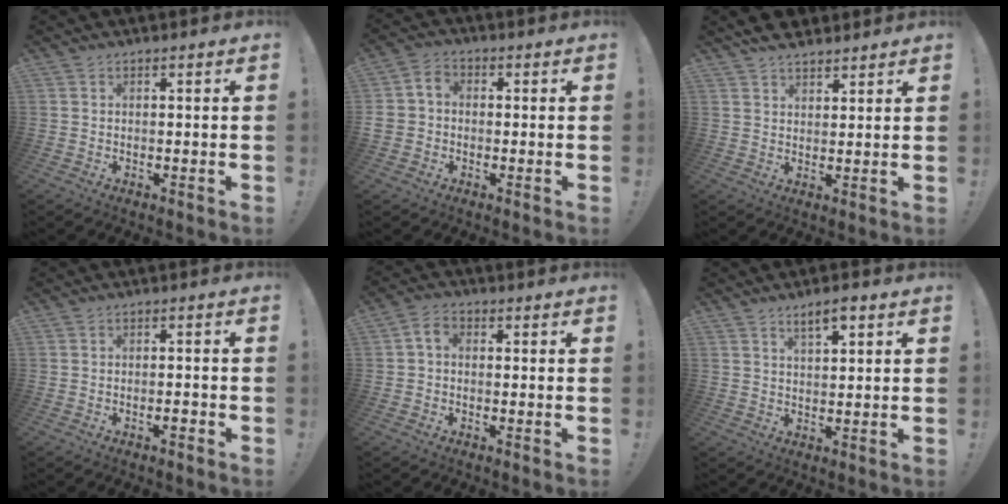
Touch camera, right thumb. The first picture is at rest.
{"total": 5.3, "force": [-2.0, 4.4, 2.2], "torque": [-0.050, 0.020, -0.035]}
{"total": 5.6, "force": [4.8, 2.3, 1.6], "torque": [-0.018, -0.026, 0.089]}
{"total": 2.0, "force": [-1.3, 0.2, 1.6], "torque": [-0.023, 0.002, -0.021]}
{"total": 3.6, "force": [0.0, 2.5, 2.6], "torque": [-0.055, 0.012, 0.004]}
{"total": 4.4, "force": [2.9, 1.4, 3.0], "torque": [-0.047, -0.011, 0.048]}